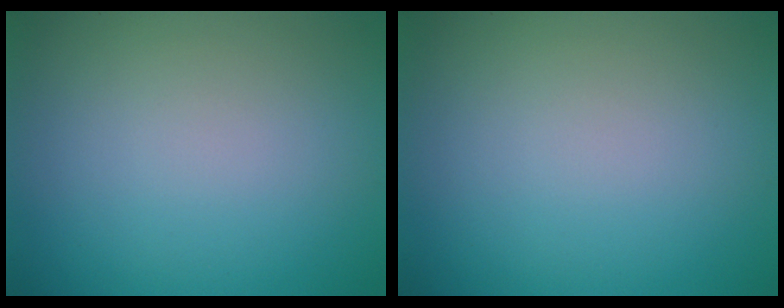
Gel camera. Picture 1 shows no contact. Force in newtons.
{"total": 0.0}